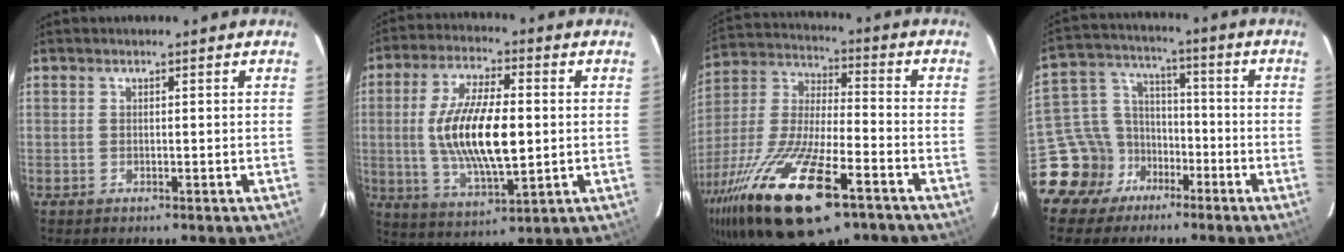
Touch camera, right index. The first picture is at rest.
{"total": 16.2, "force": [0.0, 6.1, 15.0], "torque": [-0.286, -0.004, 0.007]}
{"total": 27.1, "force": [-15.5, 8.9, 20.3], "torque": [-0.409, -0.055, -0.272]}
{"total": 11.9, "force": [-7.2, 9.1, 2.4], "torque": [-0.068, 0.045, -0.119]}